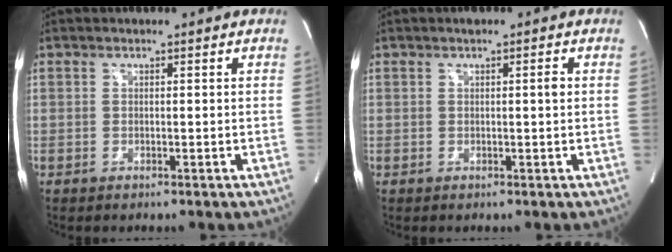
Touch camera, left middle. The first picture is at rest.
{"total": 1.4, "force": [0.3, 0.0, 1.4], "torque": [-0.024, 0.004, 0.006]}